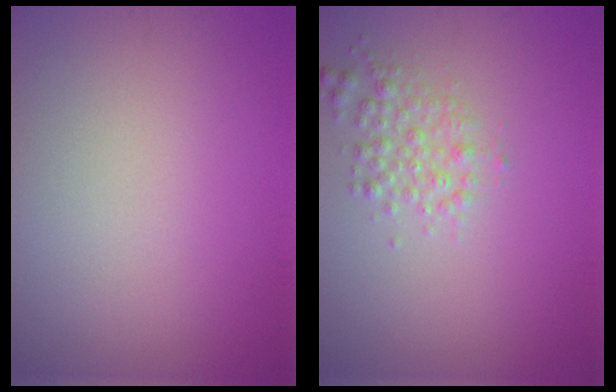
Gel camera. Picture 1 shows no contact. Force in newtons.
{"total": 2.2, "press": 2.2, "slide": 0.0}